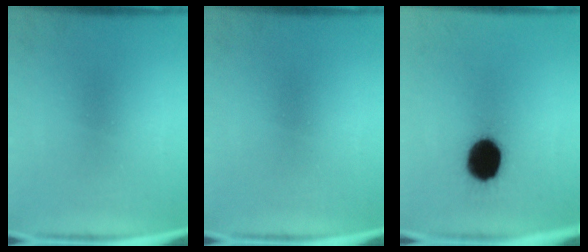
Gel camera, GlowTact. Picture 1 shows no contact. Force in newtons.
{"total": 0.0}
{"total": 13.9}